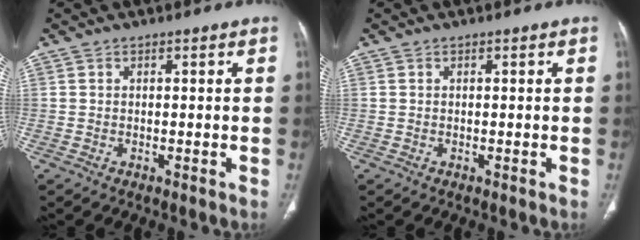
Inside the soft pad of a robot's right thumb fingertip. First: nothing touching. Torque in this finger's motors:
{"motor_torque": [-0.01, 0.19, -0.04, 0.03, 0.02]}